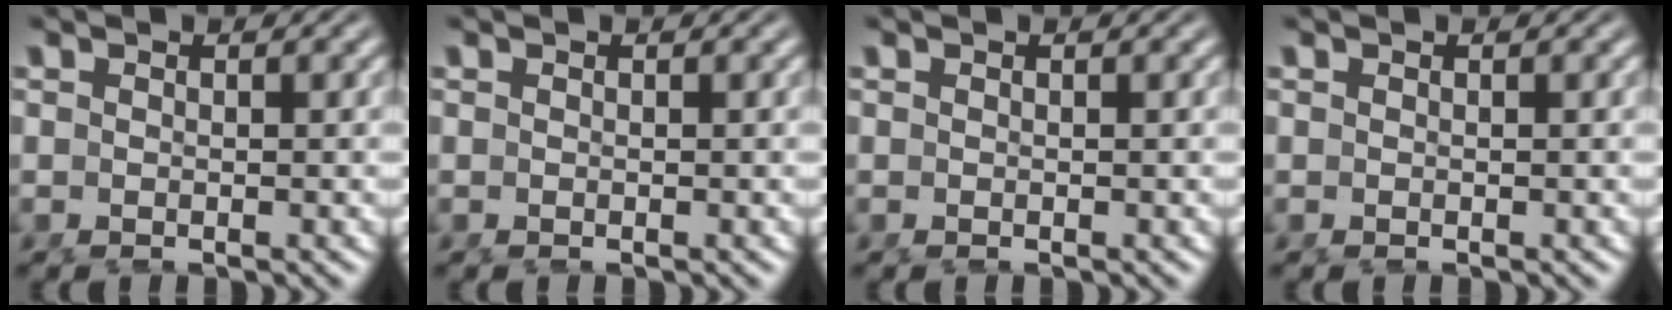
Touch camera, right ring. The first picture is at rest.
{"total": 0.0}
{"total": 0.0}
{"total": 0.0}